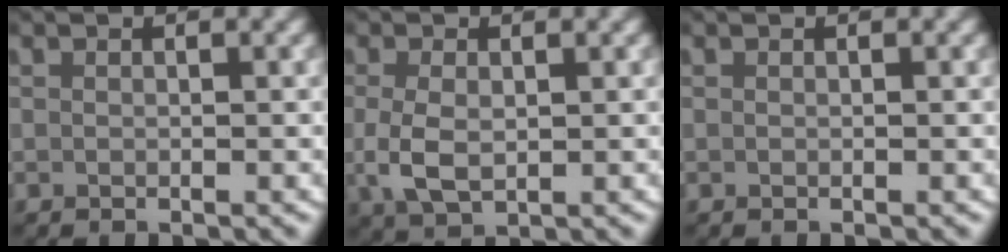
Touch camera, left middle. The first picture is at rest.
{"total": 3.8, "force": [-0.3, 2.4, 3.0], "torque": [-0.079, -0.012, 0.004]}
{"total": 0.0}